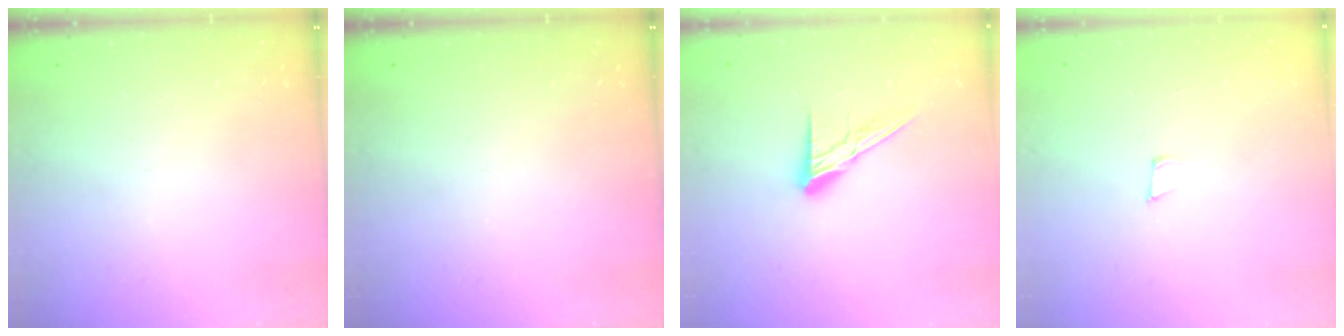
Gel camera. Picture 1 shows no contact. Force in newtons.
{"total": 0.0}
{"total": 10.4, "press": 10.4, "slide": 0.6}
{"total": 5.0, "press": 4.2, "slide": 2.8}